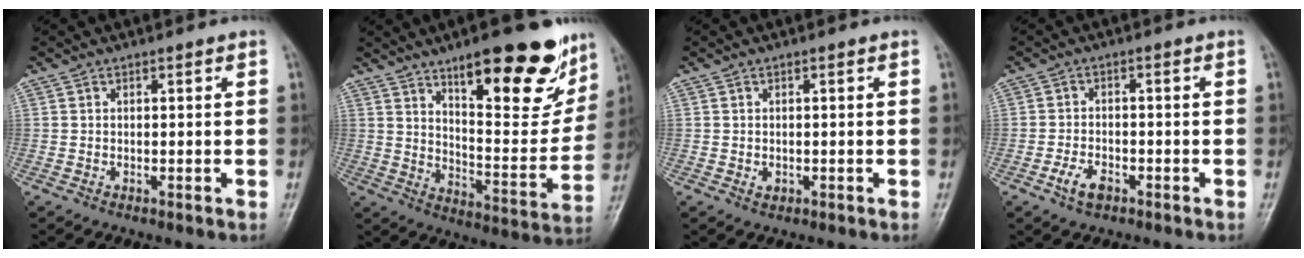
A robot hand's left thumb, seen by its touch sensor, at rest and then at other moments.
{"total": 22.1, "force": [13.5, 7.4, 15.8], "torque": [-0.173, -0.072, 0.203]}
{"total": 1.4, "force": [-0.3, 1.1, 0.9], "torque": [-0.007, 0.001, -0.004]}
{"total": 4.2, "force": [-2.3, 2.3, 2.6], "torque": [-0.048, 0.014, -0.044]}